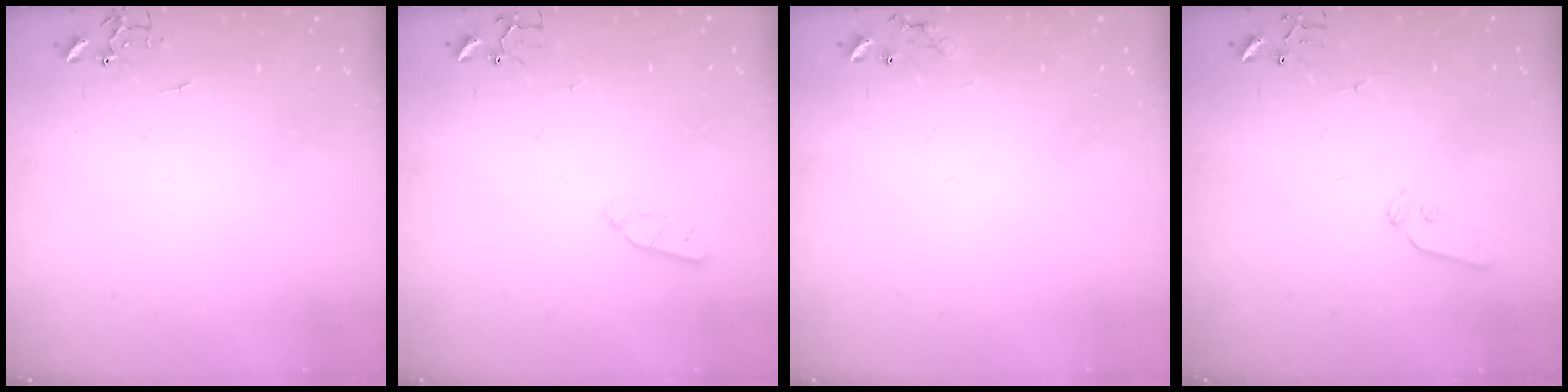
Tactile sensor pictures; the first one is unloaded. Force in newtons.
{"total": 5.2, "press": 5.1, "slide": 0.7}
{"total": 7.7, "press": 7.7, "slide": 0.5}
{"total": 6.0, "press": 5.9, "slide": 0.8}